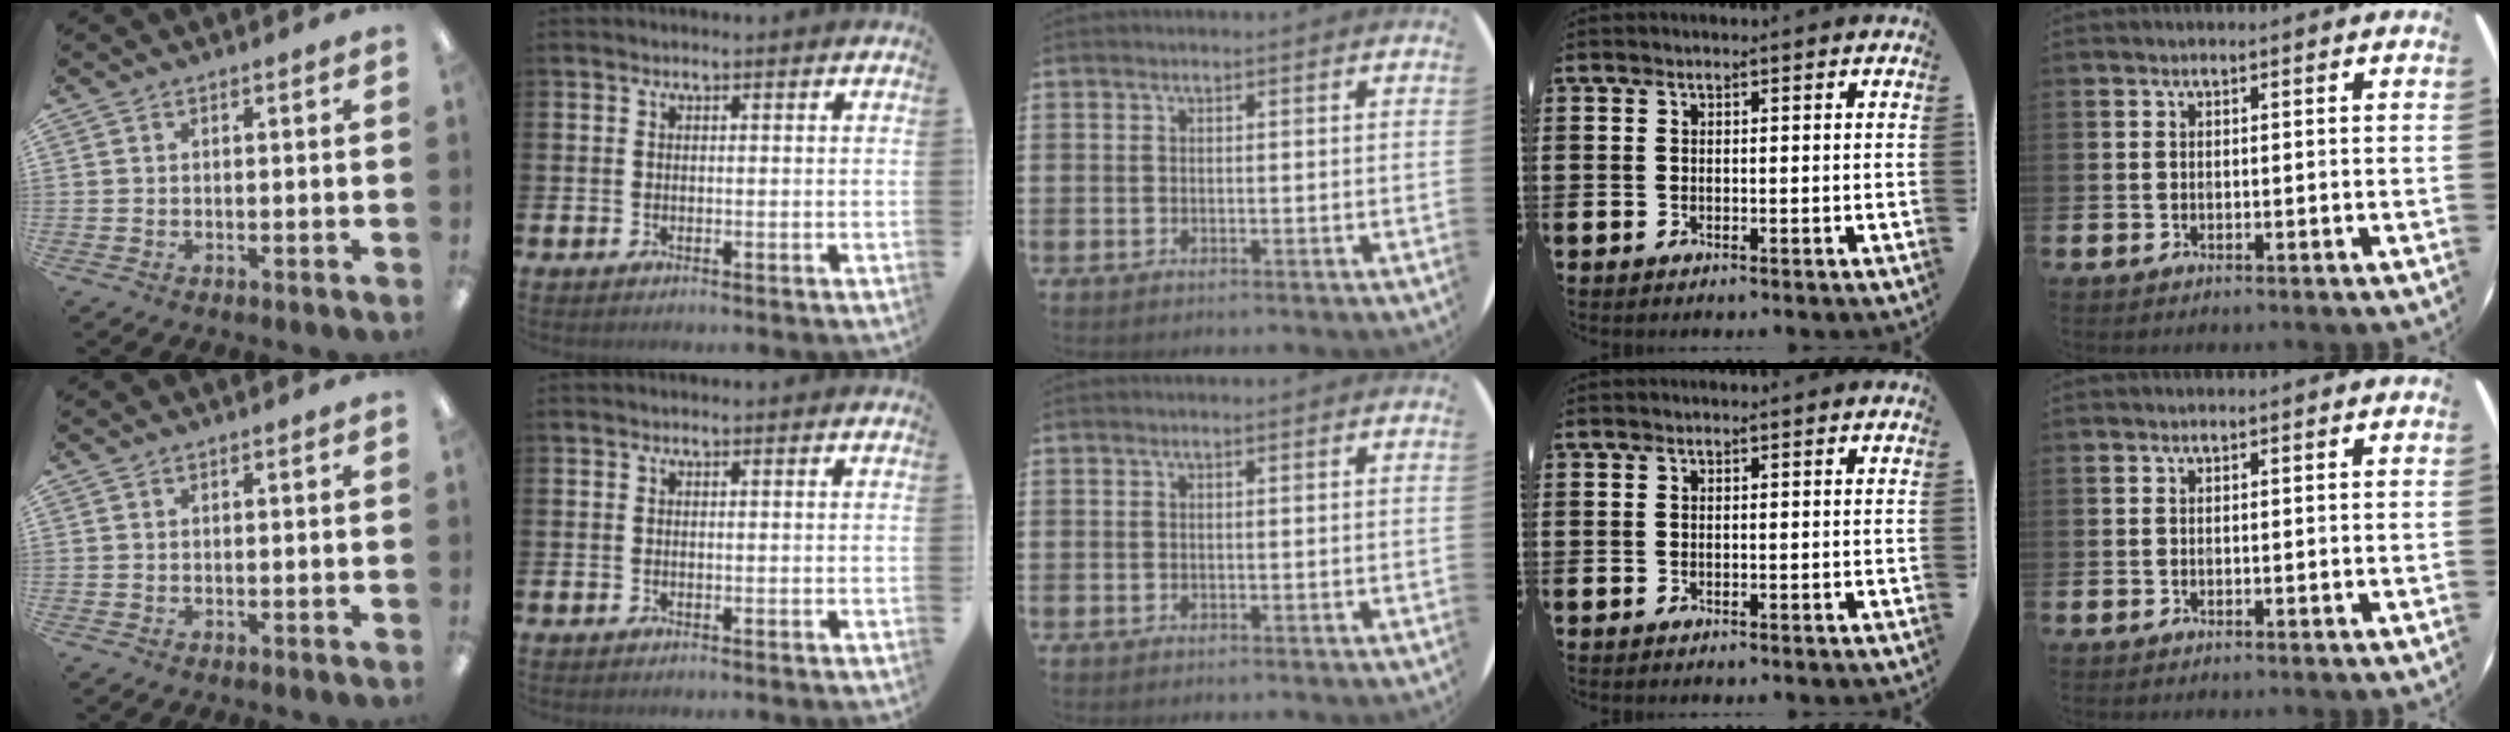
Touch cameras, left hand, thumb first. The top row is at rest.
{}